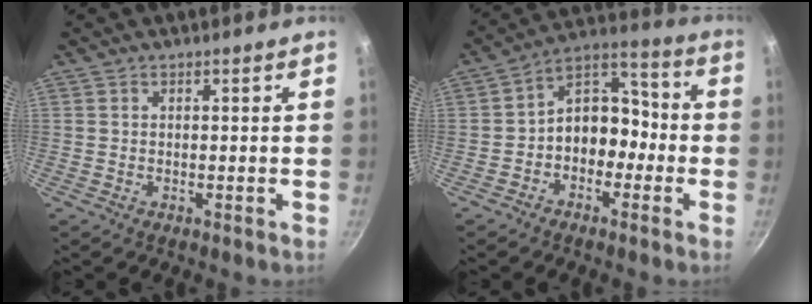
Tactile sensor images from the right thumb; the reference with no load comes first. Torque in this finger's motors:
{"motor_torque": [0.00, 0.30, 0.14, 0.07, 0.22]}